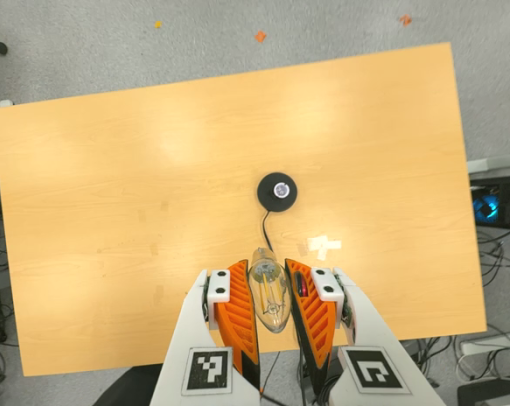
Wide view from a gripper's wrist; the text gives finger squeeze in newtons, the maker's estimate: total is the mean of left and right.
{"total": 18.2, "left": 19.7, "right": 16.8}